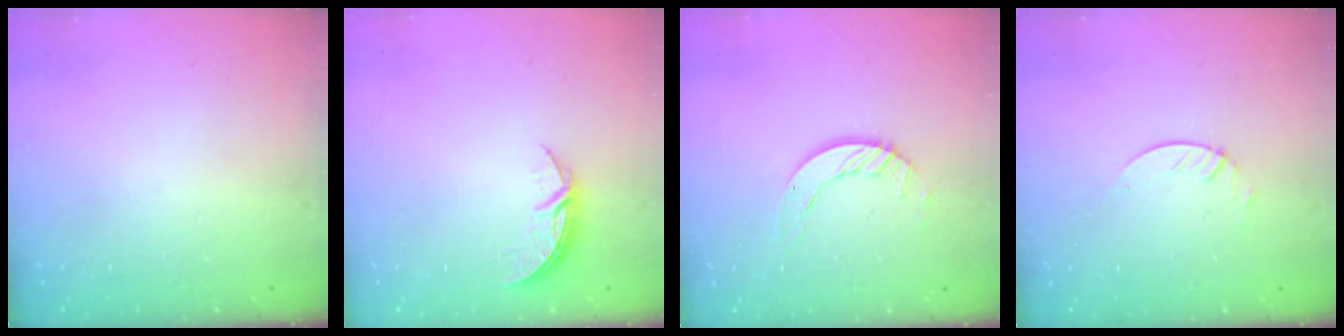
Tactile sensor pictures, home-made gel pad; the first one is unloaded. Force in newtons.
{"total": 4.3, "press": 4.3, "slide": 0.3}
{"total": 5.9, "press": 5.9, "slide": 0.4}
{"total": 2.1, "press": 2.1, "slide": 0.2}